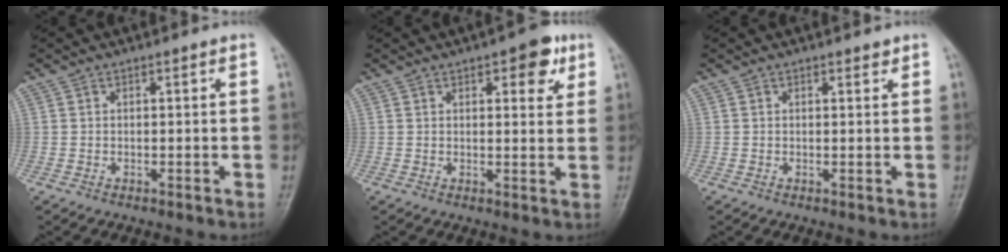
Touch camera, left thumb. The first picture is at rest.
{"total": 6.3, "force": [3.2, 2.8, 4.7], "torque": [-0.036, -0.010, 0.033]}
{"total": 0.8, "force": [0.7, 0.4, 0.4], "torque": [-0.003, -0.005, 0.007]}